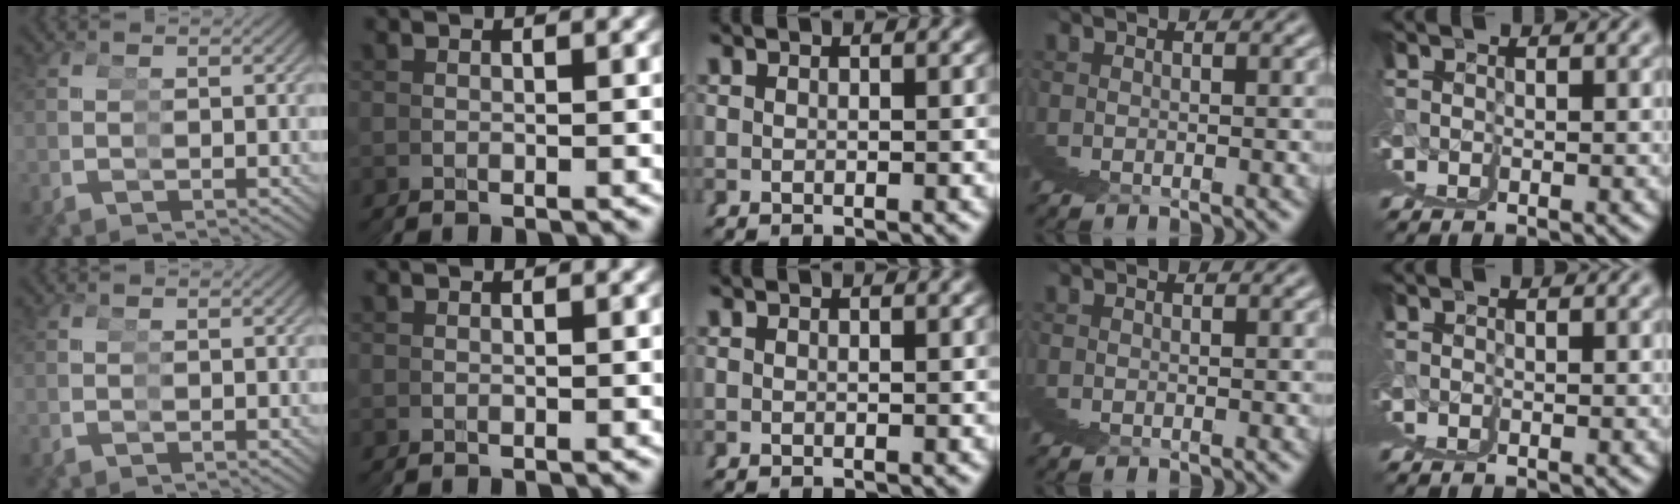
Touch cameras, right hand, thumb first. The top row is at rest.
{}